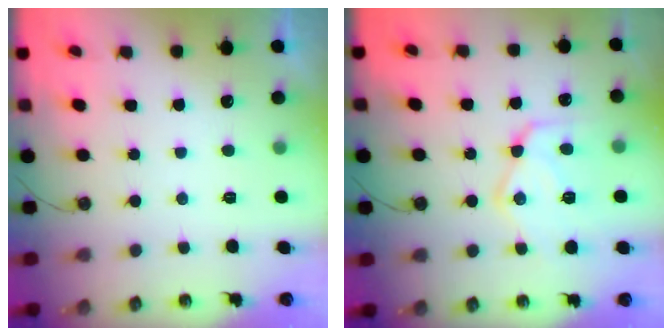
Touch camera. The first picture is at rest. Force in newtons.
{"total": 15.3, "press": 15.3, "slide": 1.4}